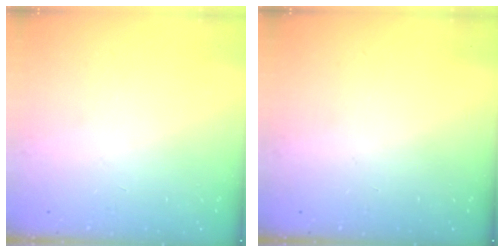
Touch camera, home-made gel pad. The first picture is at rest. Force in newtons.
{"total": 0.0}